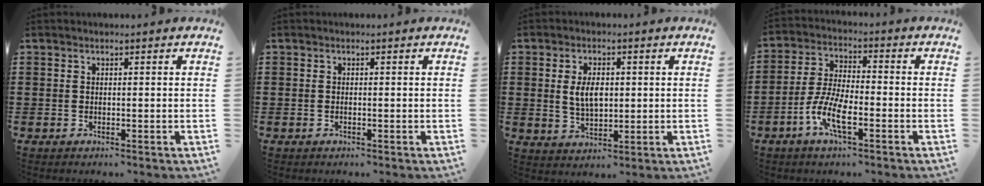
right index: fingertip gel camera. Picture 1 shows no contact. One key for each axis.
{"total": 0.0}
{"total": 4.9, "fx": 0.5, "fy": 2.7, "fz": 4.1, "tx": -0.084, "ty": 0.004, "tz": 0.003}
{"total": 7.4, "fx": -3.4, "fy": 2.3, "fz": 6.2, "tx": -0.155, "ty": -0.015, "tz": -0.073}